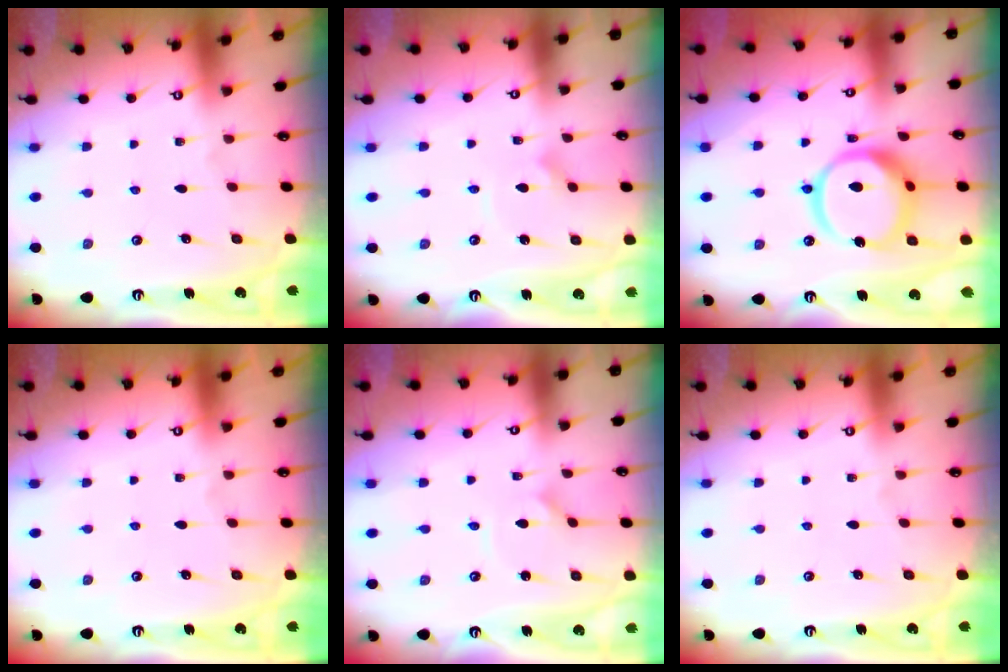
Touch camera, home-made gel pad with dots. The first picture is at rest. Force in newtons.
{"total": 2.6, "press": 2.6, "slide": 0.3}
{"total": 16.7, "press": 16.6, "slide": 1.9}
{"total": 0.0}
{"total": 1.2, "press": 1.2, "slide": 0.1}
{"total": 0.0}